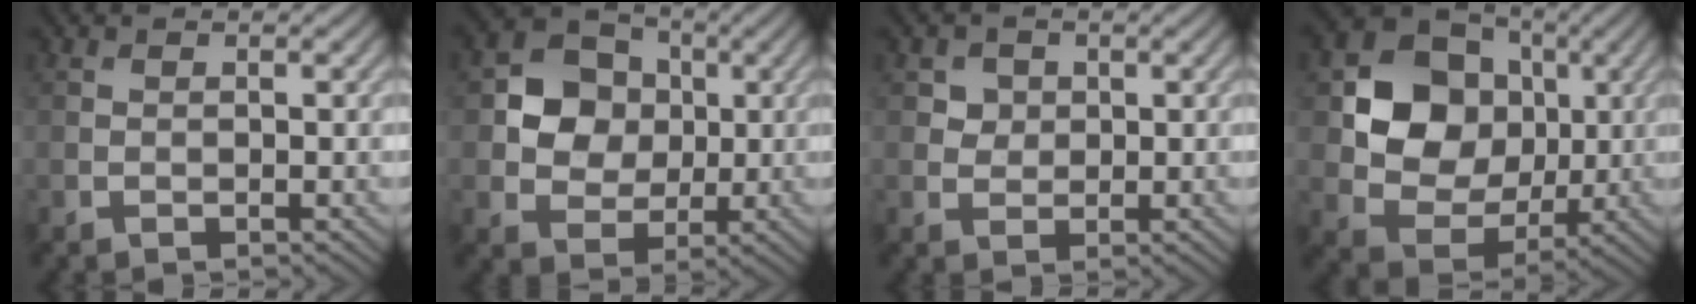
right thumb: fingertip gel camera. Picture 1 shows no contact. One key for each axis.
{"total": 8.0, "fx": 1.1, "fy": 6.9, "fz": 3.9, "tx": -0.086, "ty": 0.010, "tz": 0.008}
{"total": 2.4, "fx": 0.8, "fy": 2.1, "fz": 0.7, "tx": -0.018, "ty": -0.010, "tz": 0.016}
{"total": 12.2, "fx": 2.1, "fy": 10.2, "fz": 6.4, "tx": -0.132, "ty": 0.002, "tz": 0.024}